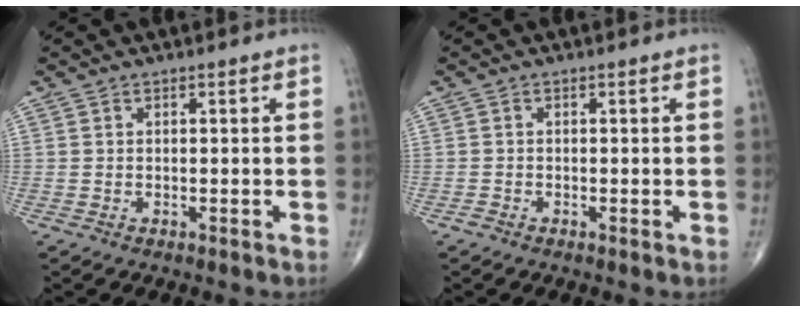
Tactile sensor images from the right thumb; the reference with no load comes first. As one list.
[{"total": 0.7, "force": [-0.4, 0.4, 0.5], "torque": [-0.008, -0.002, -0.011]}]